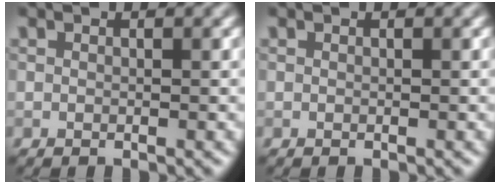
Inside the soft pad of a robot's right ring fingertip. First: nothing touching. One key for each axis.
{"total": 0.0}